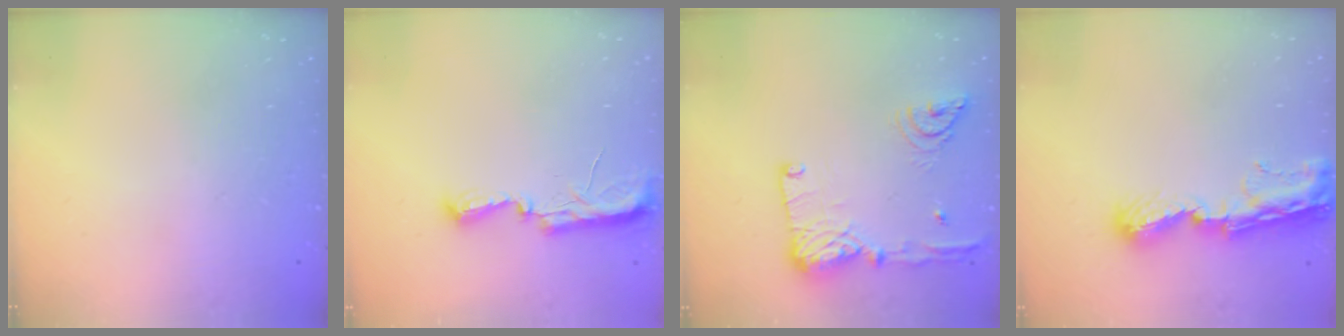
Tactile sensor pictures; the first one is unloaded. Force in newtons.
{"total": 7.6, "press": 7.6, "slide": 0.7}
{"total": 16.7, "press": 16.5, "slide": 2.8}
{"total": 9.8, "press": 9.7, "slide": 1.0}